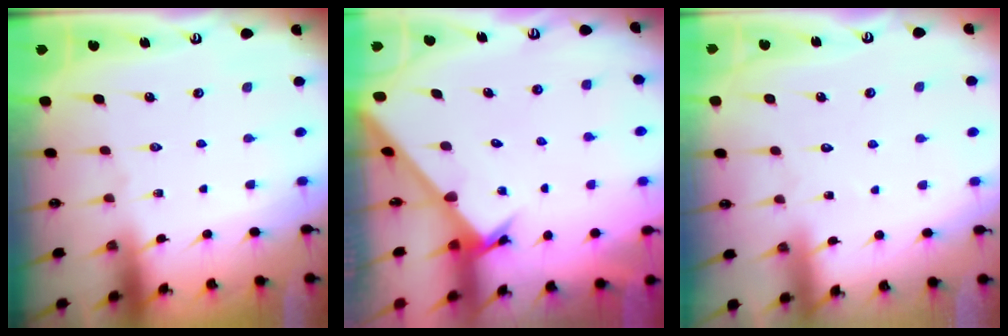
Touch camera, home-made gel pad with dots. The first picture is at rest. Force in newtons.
{"total": 2.5, "press": 2.5, "slide": 0.3}
{"total": 3.5, "press": 3.5, "slide": 0.3}